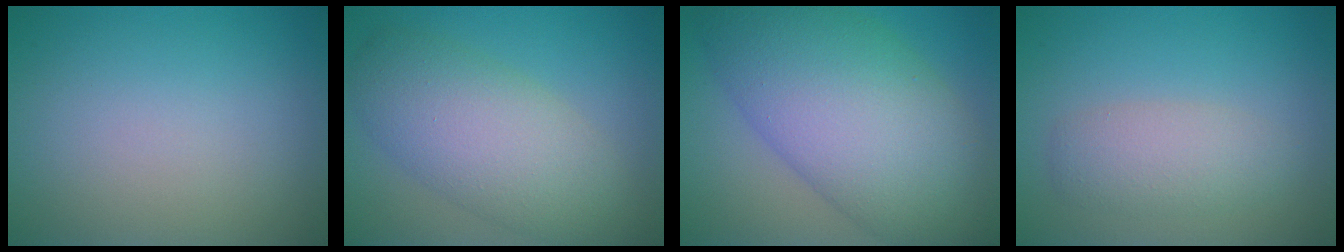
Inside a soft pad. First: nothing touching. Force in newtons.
{"total": 7.1, "press": 7.1, "slide": 0.5}
{"total": 13.0, "press": 13.0, "slide": 0.2}
{"total": 3.0, "press": 3.0, "slide": 0.2}